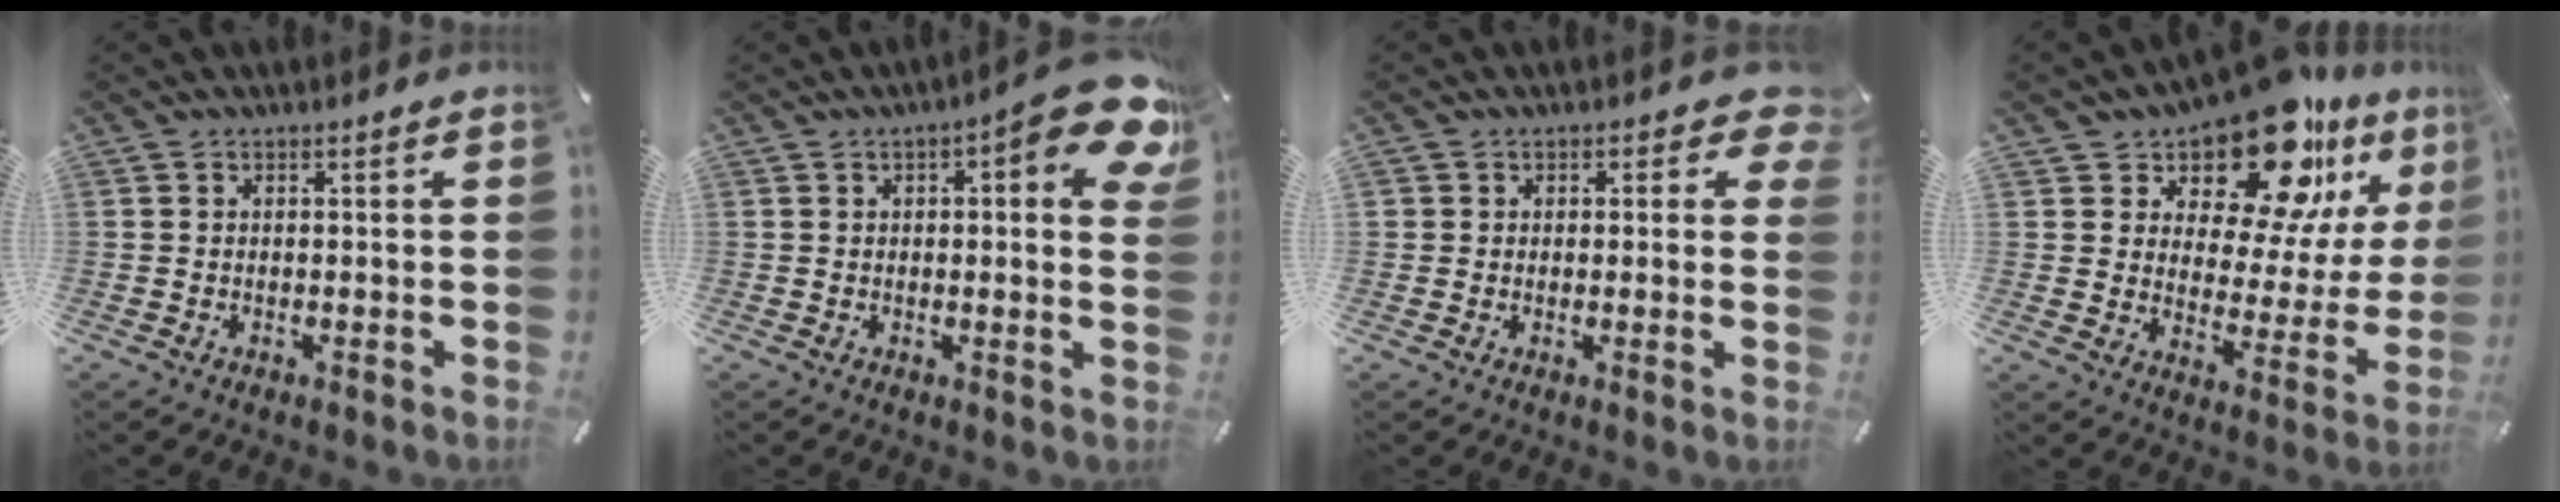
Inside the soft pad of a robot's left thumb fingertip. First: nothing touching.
{"total": 11.8, "force": [5.3, 3.5, 9.9], "torque": [-0.115, -0.037, 0.085]}
{"total": 4.9, "force": [2.0, 3.3, 3.0], "torque": [-0.021, -0.007, 0.029]}
{"total": 18.8, "force": [15.0, 7.6, 8.5], "torque": [-0.137, -0.124, 0.257]}